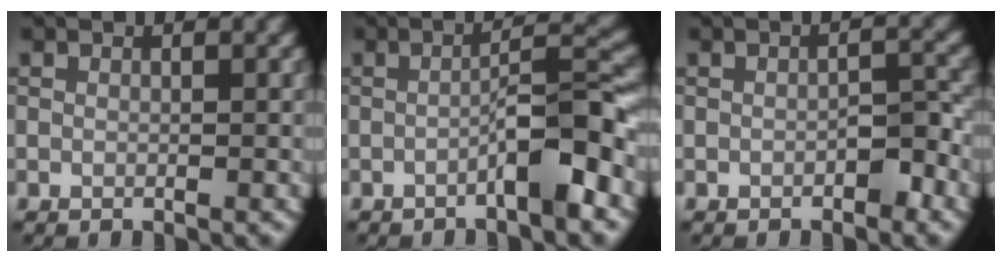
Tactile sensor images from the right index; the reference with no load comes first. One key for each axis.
{"total": 5.1, "fx": -2.1, "fy": 0.6, "fz": 4.6, "tx": -0.069, "ty": 0.019, "tz": -0.039}
{"total": 1.9, "fx": -1.0, "fy": 0.7, "fz": 1.5, "tx": -0.022, "ty": 0.007, "tz": -0.016}